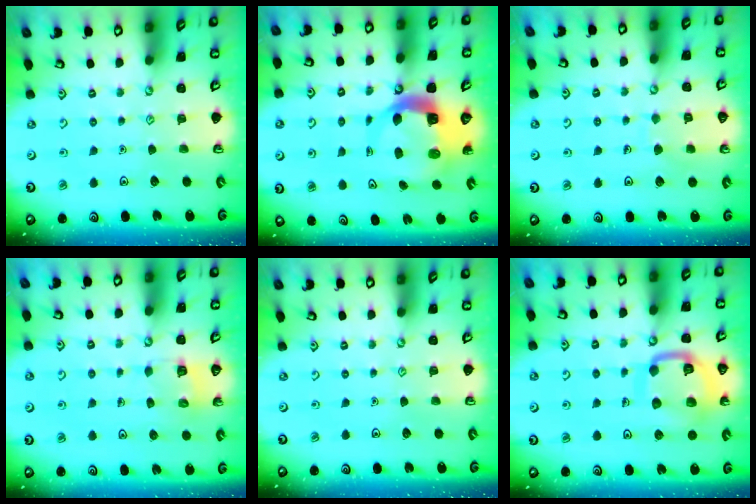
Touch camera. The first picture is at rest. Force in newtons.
{"total": 8.6, "press": 8.6, "slide": 1.2}
{"total": 5.1, "press": 5.1, "slide": 0.5}
{"total": 5.2, "press": 5.1, "slide": 0.4}
{"total": 0.0}
{"total": 14.4, "press": 14.3, "slide": 1.5}